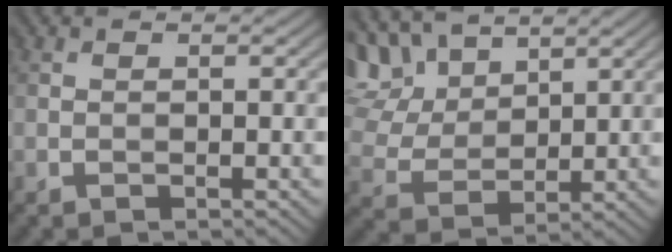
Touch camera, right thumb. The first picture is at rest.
{"total": 10.1, "force": [6.8, 5.0, 5.6], "torque": [-0.166, 0.013, 0.131]}